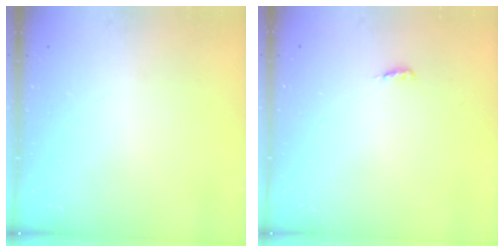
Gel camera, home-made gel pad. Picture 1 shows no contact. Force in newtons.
{"total": 3.7, "press": 3.3, "slide": 1.7}